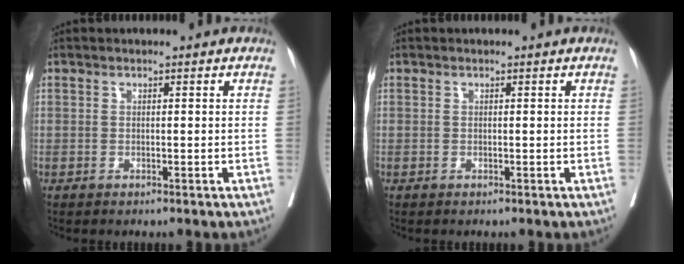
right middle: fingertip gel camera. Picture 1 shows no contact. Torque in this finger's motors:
{"motor_torque": [0.00, 0.00, 0.00, 0.00]}